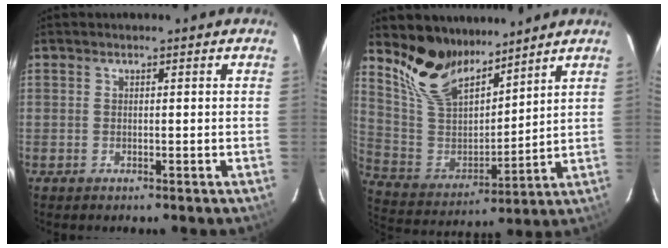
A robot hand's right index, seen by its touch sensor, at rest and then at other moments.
{"total": 14.4, "force": [11.6, 6.0, 6.2], "torque": [-0.138, -0.002, 0.235]}